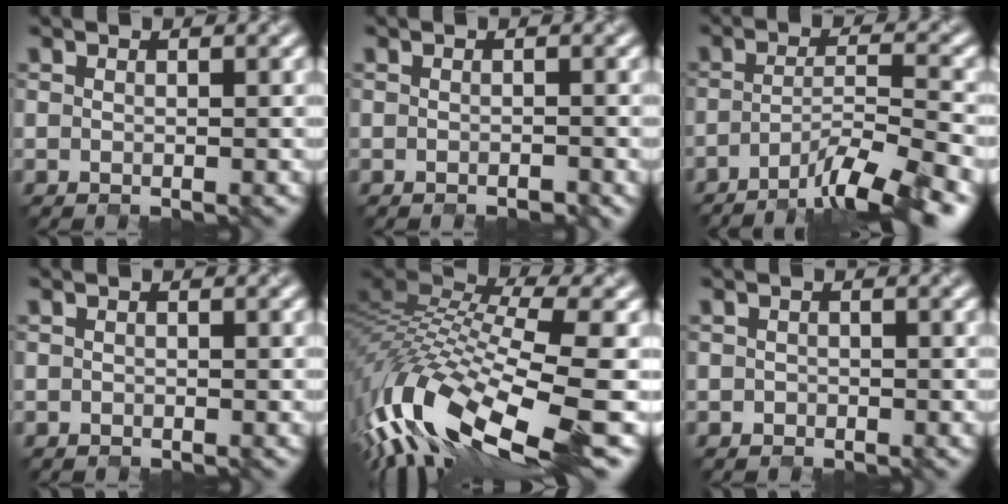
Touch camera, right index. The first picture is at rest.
{"total": 0.8, "force": [-0.6, 0.1, 0.4], "torque": [-0.006, -0.004, -0.009]}
{"total": 7.8, "force": [-5.5, 1.1, 5.4], "torque": [-0.074, 0.004, -0.095]}
{"total": 0.0}
{"total": 13.4, "force": [-4.1, 5.0, 11.8], "torque": [-0.258, -0.001, -0.074]}
{"total": 0.5, "force": [-0.2, 0.4, -0.2], "torque": [0.008, -0.006, -0.005]}